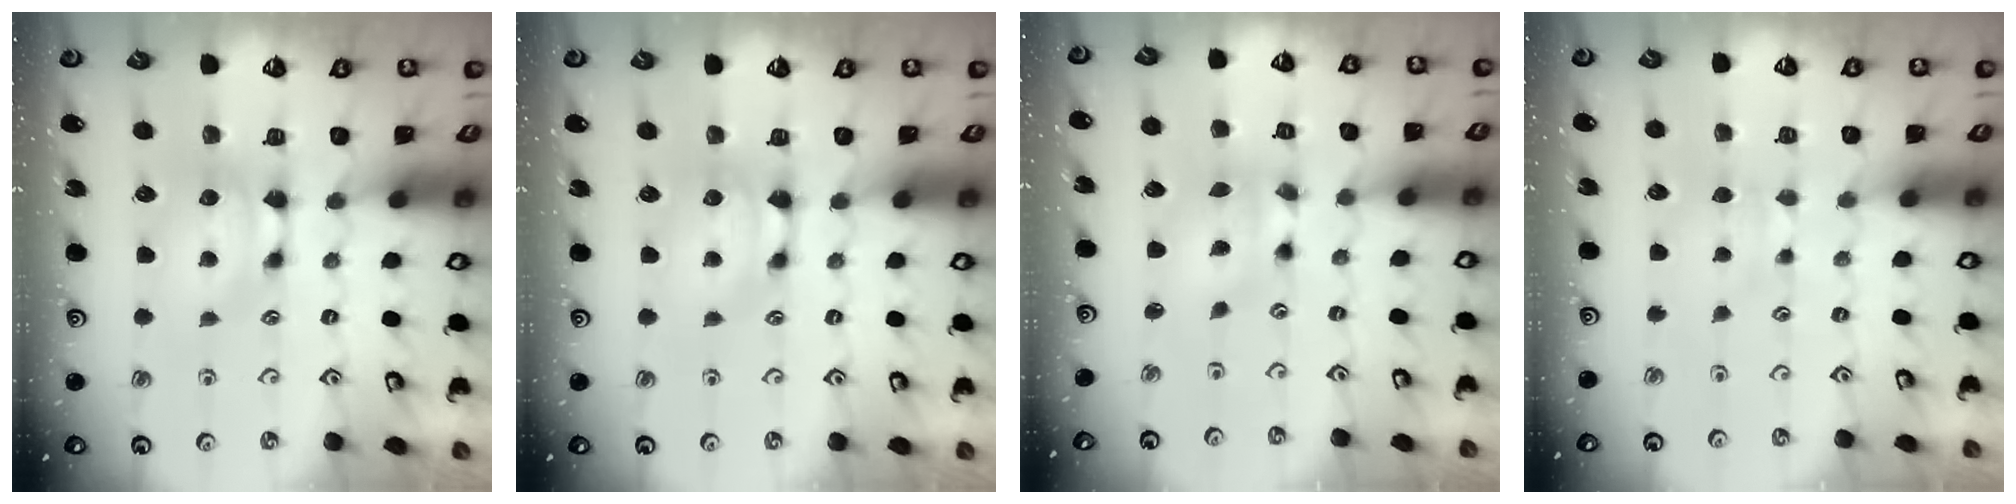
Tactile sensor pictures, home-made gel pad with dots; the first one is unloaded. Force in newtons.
{"total": 1.2, "press": 0.9, "slide": 0.9}
{"total": 3.1, "press": 2.5, "slide": 1.8}
{"total": 2.4, "press": 2.4, "slide": 0.4}